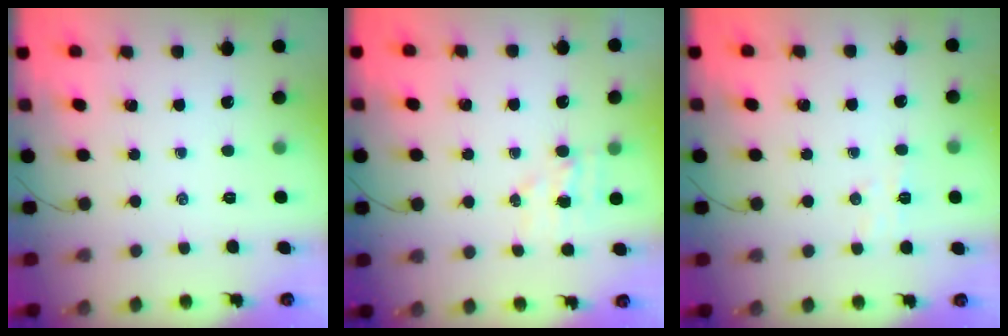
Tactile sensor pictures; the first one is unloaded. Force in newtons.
{"total": 4.5, "press": 4.3, "slide": 1.0}
{"total": 4.4, "press": 4.3, "slide": 1.2}